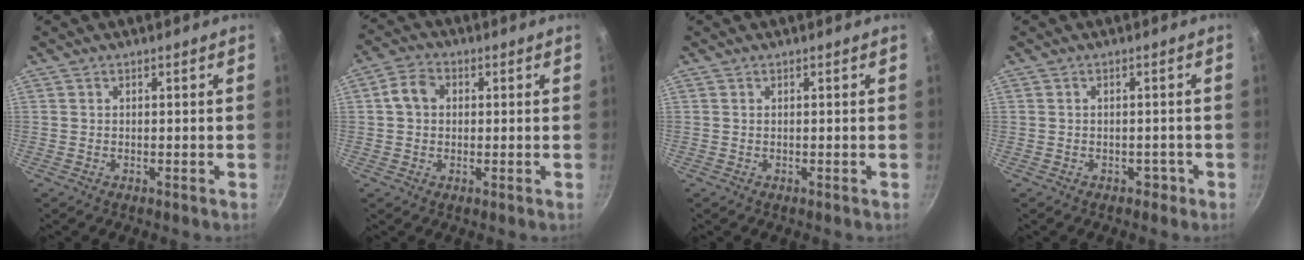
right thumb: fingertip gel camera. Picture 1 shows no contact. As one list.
[{"total": 5.3, "force": [0.7, 4.3, 3.1], "torque": [-0.042, 0.015, 0.002]}, {"total": 0.0}, {"total": 1.7, "force": [-0.9, 1.3, 0.6], "torque": [0.013, 0.019, -0.002]}]